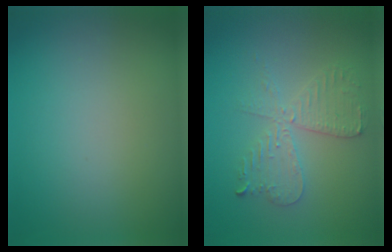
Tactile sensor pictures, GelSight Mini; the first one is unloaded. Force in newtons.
{"total": 4.2, "press": 3.6, "slide": 2.2}